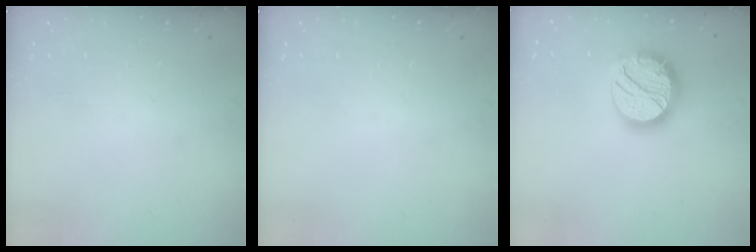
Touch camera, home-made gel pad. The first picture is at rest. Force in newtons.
{"total": 0.0}
{"total": 19.5, "press": 19.4, "slide": 1.3}